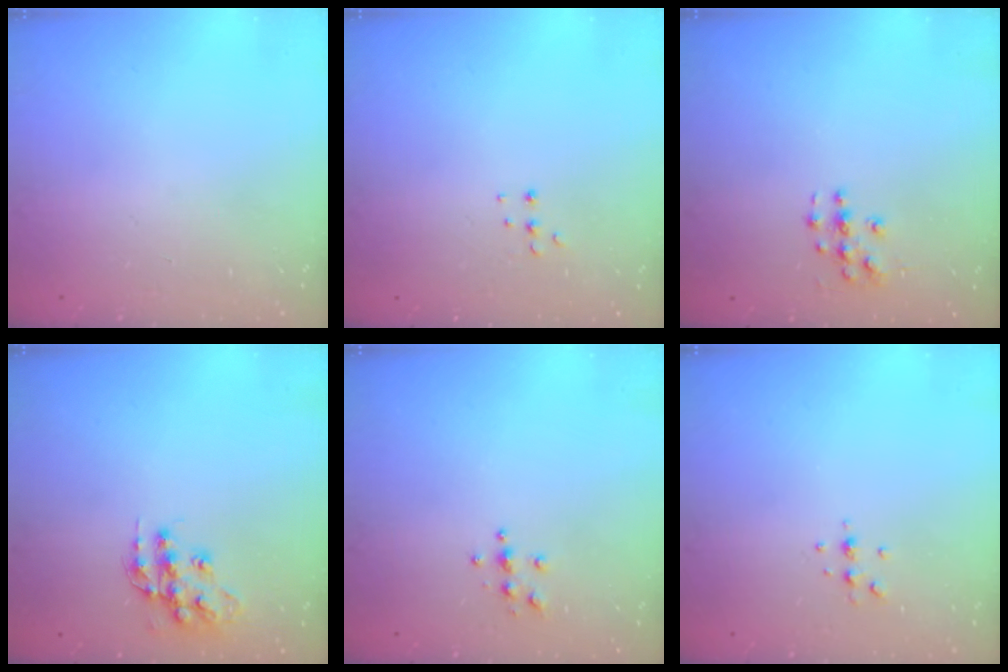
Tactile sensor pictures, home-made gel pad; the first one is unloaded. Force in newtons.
{"total": 3.6, "press": 3.5, "slide": 0.9}
{"total": 3.6, "press": 3.6, "slide": 0.3}
{"total": 12.5, "press": 12.5, "slide": 0.9}
{"total": 3.9, "press": 3.9, "slide": 0.4}
{"total": 4.4, "press": 4.3, "slide": 0.6}